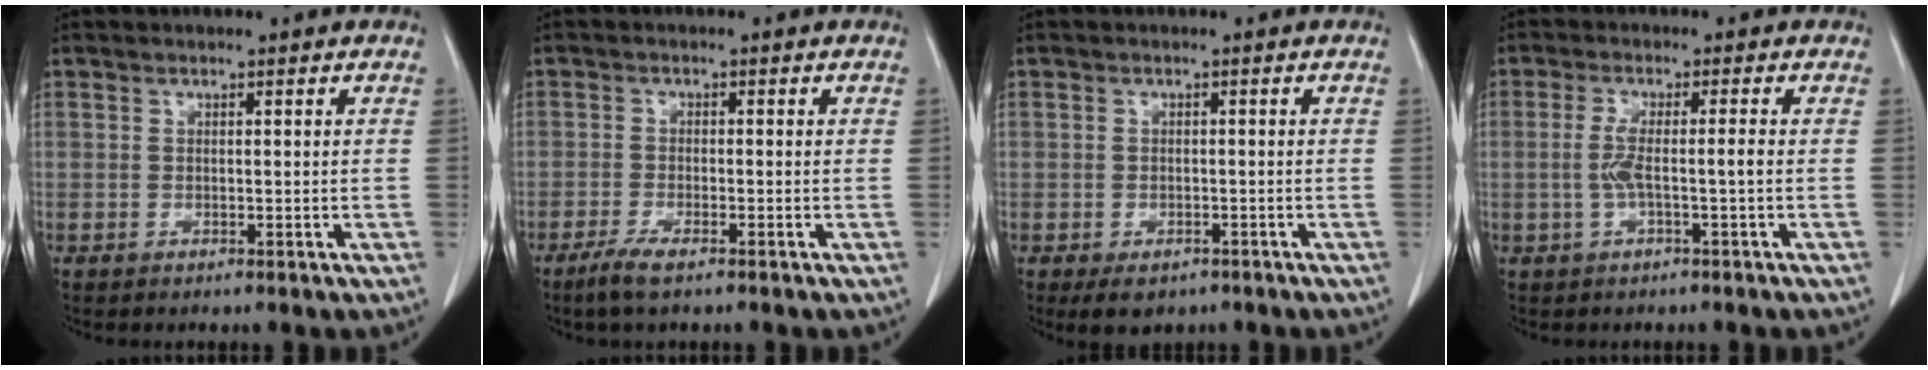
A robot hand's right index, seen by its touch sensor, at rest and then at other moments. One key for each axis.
{"total": 3.5, "fx": -2.5, "fy": 0.5, "fz": 2.5, "tx": -0.055, "ty": -0.006, "tz": -0.049}
{"total": 4.4, "fx": -2.9, "fy": 2.8, "fz": 1.7, "tx": -0.019, "ty": -0.001, "tz": -0.035}
{"total": 3.8, "fx": -0.7, "fy": -0.2, "fz": 3.7, "tx": -0.077, "ty": 0.008, "tz": -0.010}